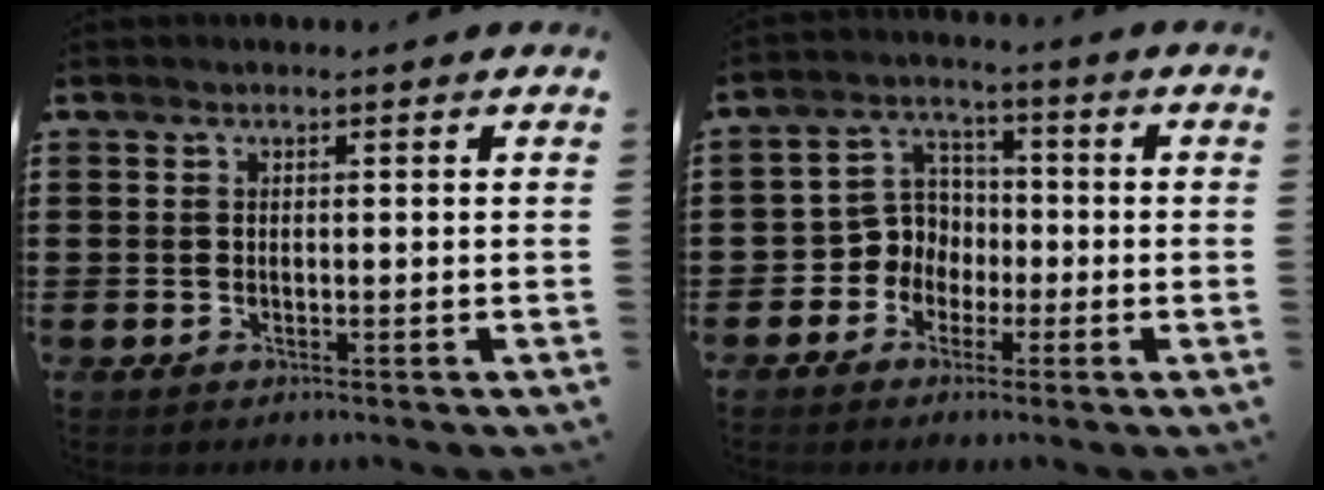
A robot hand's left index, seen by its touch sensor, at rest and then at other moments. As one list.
[{"total": 5.5, "force": [-1.7, 5.1, 0.9], "torque": [-0.046, 0.006, -0.038]}]